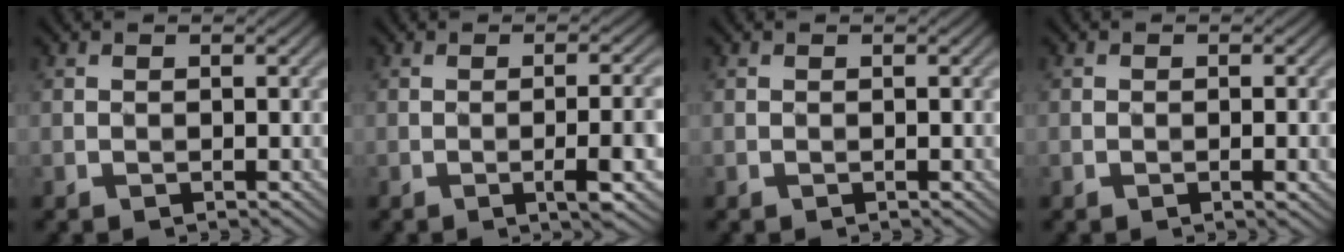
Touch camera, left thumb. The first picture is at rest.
{"total": 5.8, "force": [-1.8, 0.8, 5.5], "torque": [-0.083, 0.004, -0.023]}
{"total": 0.0}
{"total": 1.1, "force": [-0.4, 0.3, 0.9], "torque": [-0.017, -0.002, -0.005]}